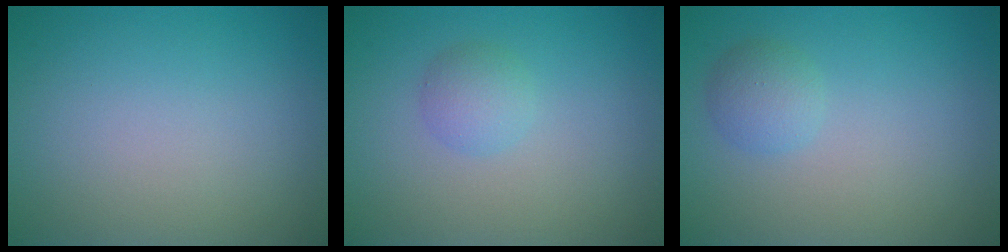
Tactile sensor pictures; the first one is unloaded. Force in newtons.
{"total": 1.9, "press": 1.9, "slide": 0.1}
{"total": 1.8, "press": 1.8, "slide": 0.1}